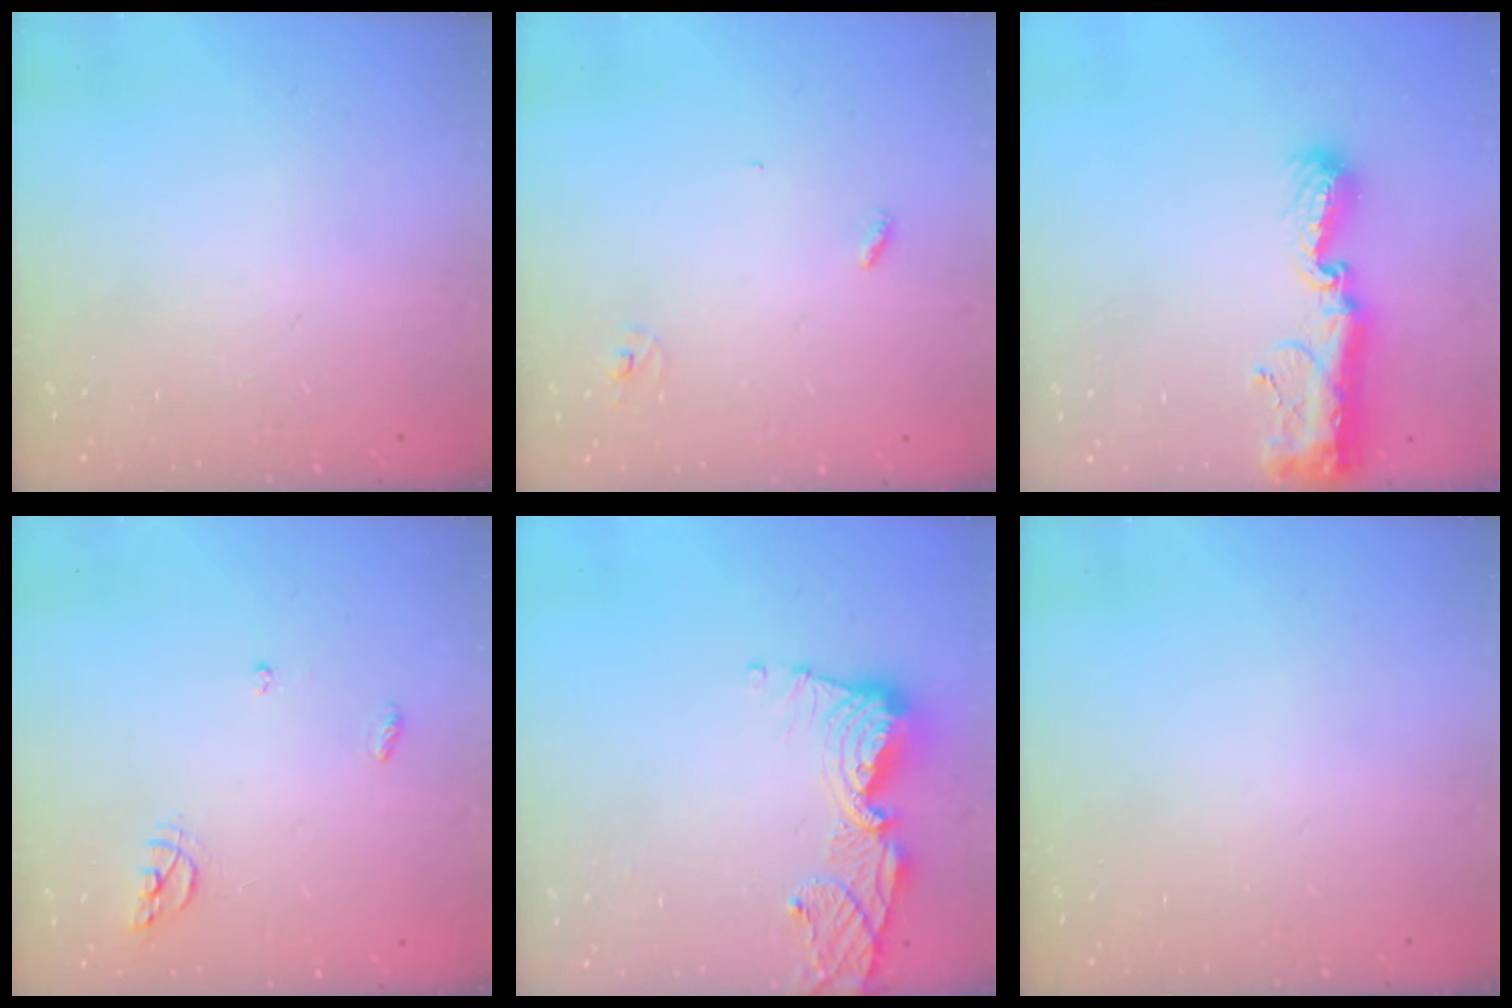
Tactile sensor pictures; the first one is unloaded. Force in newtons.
{"total": 2.8, "press": 2.8, "slide": 0.3}
{"total": 12.1, "press": 12.0, "slide": 0.9}
{"total": 6.5, "press": 6.5, "slide": 0.6}
{"total": 12.9, "press": 12.8, "slide": 1.6}
{"total": 0.0}